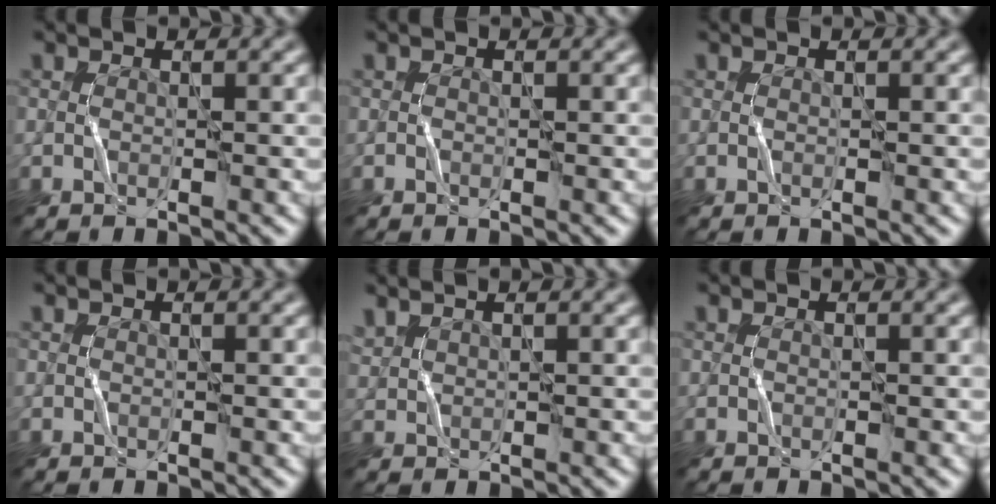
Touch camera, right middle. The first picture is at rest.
{"total": 0.0}
{"total": 0.0}
{"total": 0.0}
{"total": 0.9, "force": [0.8, 0.1, -0.3], "torque": [0.005, -0.002, 0.013]}
{"total": 0.0}